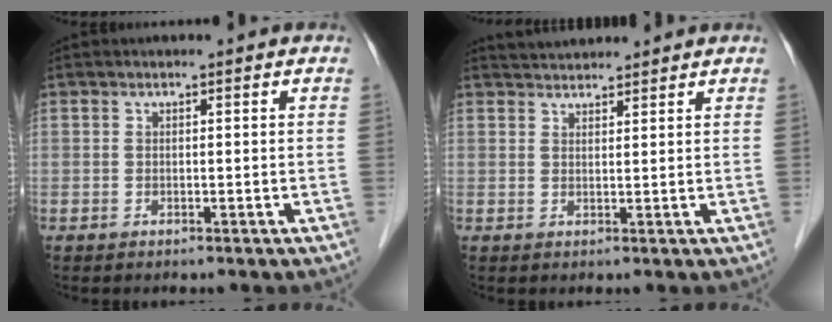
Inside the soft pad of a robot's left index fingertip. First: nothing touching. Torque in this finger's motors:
{"motor_torque": [-0.12, -0.22, -0.01, -0.01]}